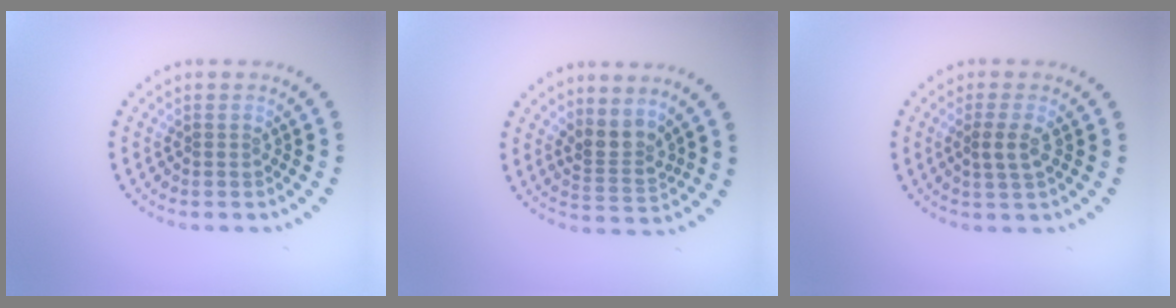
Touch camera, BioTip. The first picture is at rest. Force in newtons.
{"total": 2.6, "press": 1.9, "slide": 1.8}
{"total": 1.9, "press": 1.7, "slide": 0.7}